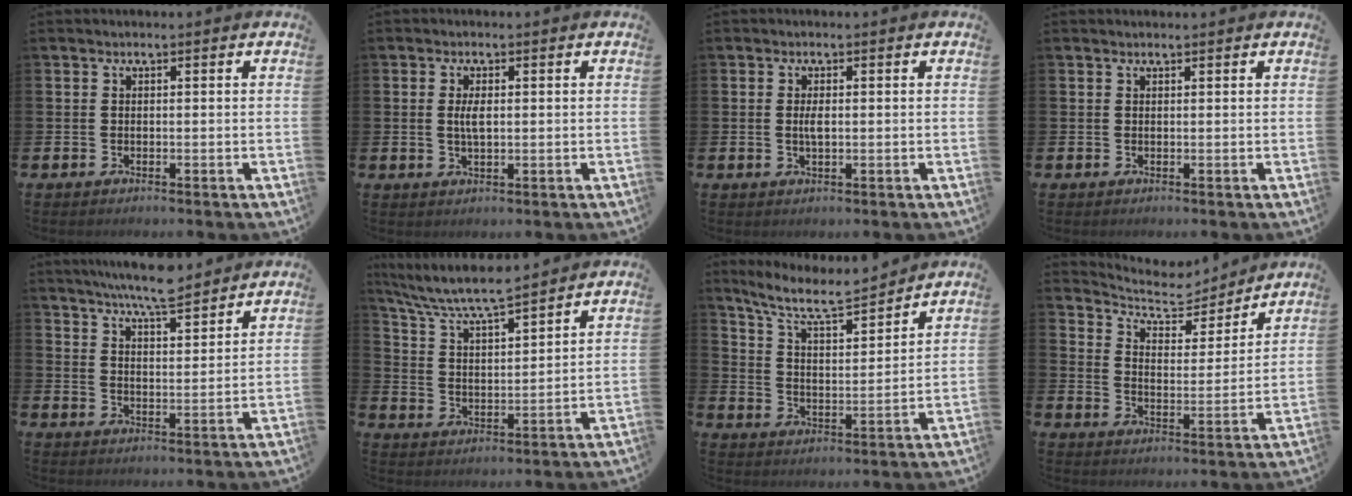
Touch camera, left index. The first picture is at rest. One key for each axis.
{"total": 2.6, "fx": 0.5, "fy": 1.0, "fz": 2.3, "tx": -0.043, "ty": 0.004, "tz": 0.005}
{"total": 1.8, "fx": 0.2, "fy": 0.6, "fz": 1.7, "tx": -0.029, "ty": 0.002, "tz": 0.001}
{"total": 0.6, "fx": 0.6, "fy": 0.1, "fz": 0.1, "tx": 0.009, "ty": -0.003, "tz": 0.008}
{"total": 7.2, "fx": 7.0, "fy": 0.2, "fz": 1.8, "tx": -0.049, "ty": -0.037, "tz": 0.125}
{"total": 7.3, "fx": 6.8, "fy": 0.6, "fz": 2.6, "tx": -0.080, "ty": -0.043, "tz": 0.117}
{"total": 8.4, "fx": 7.6, "fy": 1.7, "fz": 3.3, "tx": -0.096, "ty": -0.042, "tz": 0.133}
{"total": 6.7, "fx": 5.8, "fy": 2.7, "fz": 1.9, "tx": -0.065, "ty": -0.043, "tz": 0.095}